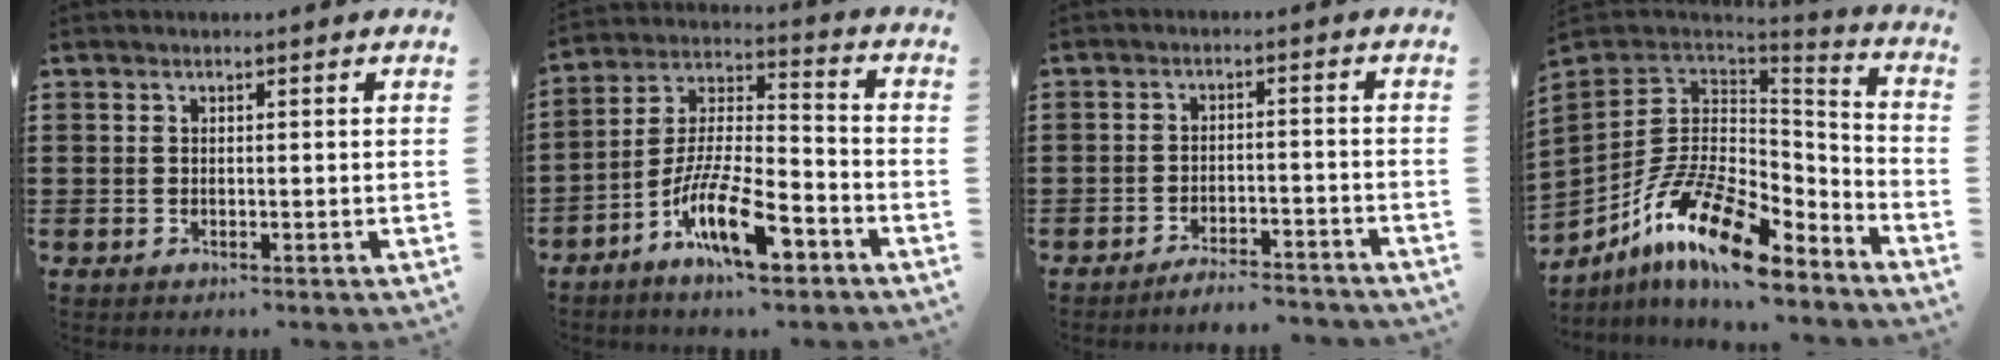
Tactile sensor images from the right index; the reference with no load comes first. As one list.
[{"total": 13.2, "force": [-7.9, 3.5, 10.0], "torque": [-0.206, 0.009, -0.148]}, {"total": 3.5, "force": [-3.4, -0.2, 0.6], "torque": [-0.012, 0.002, -0.070]}, {"total": 16.0, "force": [-8.9, 6.6, 11.5], "torque": [-0.234, 0.023, -0.158]}]